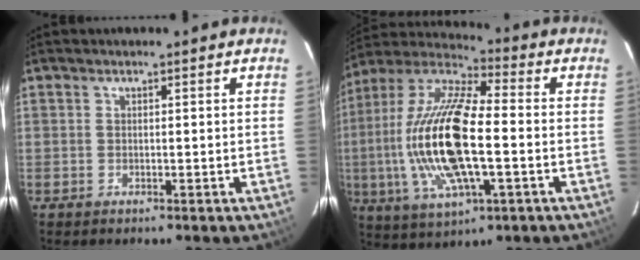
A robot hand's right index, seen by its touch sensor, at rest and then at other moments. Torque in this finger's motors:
{"motor_torque": [2.14, 0.00, 1.05, 0.21]}